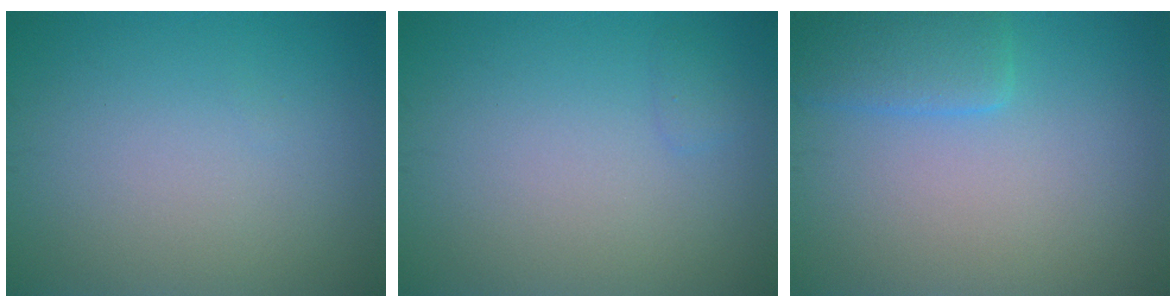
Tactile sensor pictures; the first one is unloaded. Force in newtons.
{"total": 0.6, "press": 0.6, "slide": 0.1}
{"total": 3.0, "press": 3.0, "slide": 0.2}